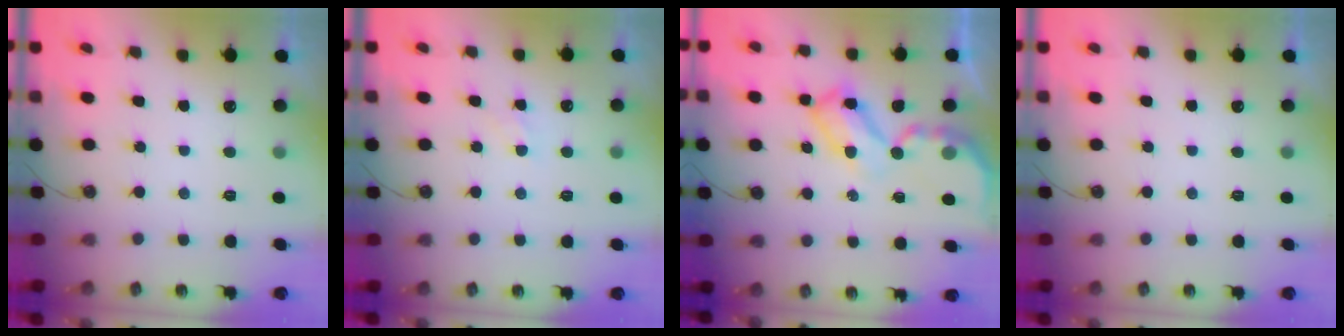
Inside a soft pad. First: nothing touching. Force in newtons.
{"total": 5.3, "press": 5.3, "slide": 0.5}
{"total": 9.5, "press": 9.4, "slide": 0.8}
{"total": 0.0}